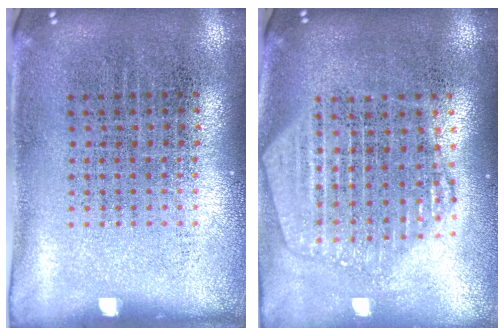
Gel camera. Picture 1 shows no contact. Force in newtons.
{"total": 2.3, "press": 2.0, "slide": 1.1}